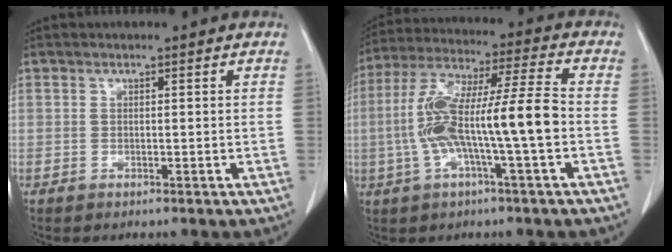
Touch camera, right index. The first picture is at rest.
{"total": 13.7, "force": [-2.3, 0.7, 13.5], "torque": [-0.268, 0.024, -0.045]}